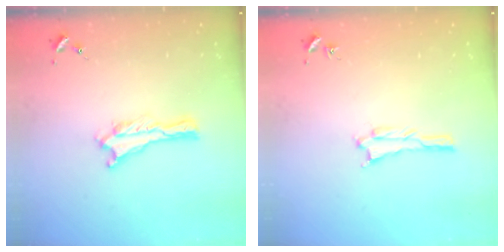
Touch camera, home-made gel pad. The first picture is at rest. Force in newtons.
{"total": 1.1, "press": 1.1, "slide": 0.1}